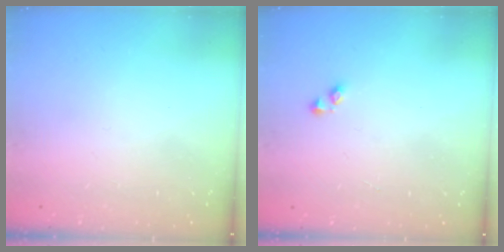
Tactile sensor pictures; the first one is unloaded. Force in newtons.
{"total": 1.8, "press": 1.8, "slide": 0.2}